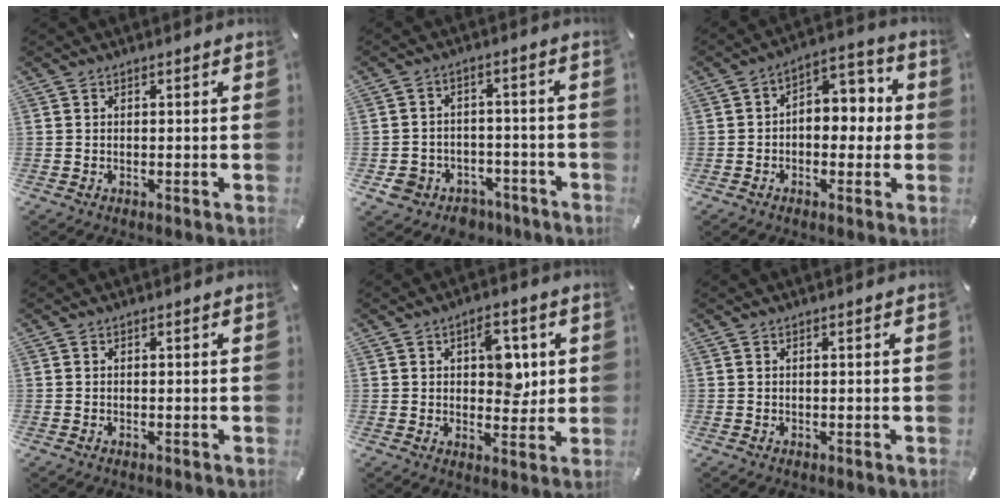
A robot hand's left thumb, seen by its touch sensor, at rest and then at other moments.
{"total": 6.8, "force": [-3.8, 5.4, 1.4], "torque": [-0.032, 0.027, -0.067]}
{"total": 6.7, "force": [-0.4, 5.1, 4.3], "torque": [-0.050, -0.002, -0.016]}
{"total": 0.0}
{"total": 8.0, "force": [2.2, 5.2, 5.7], "torque": [-0.056, -0.010, 0.027]}
{"total": 0.0}